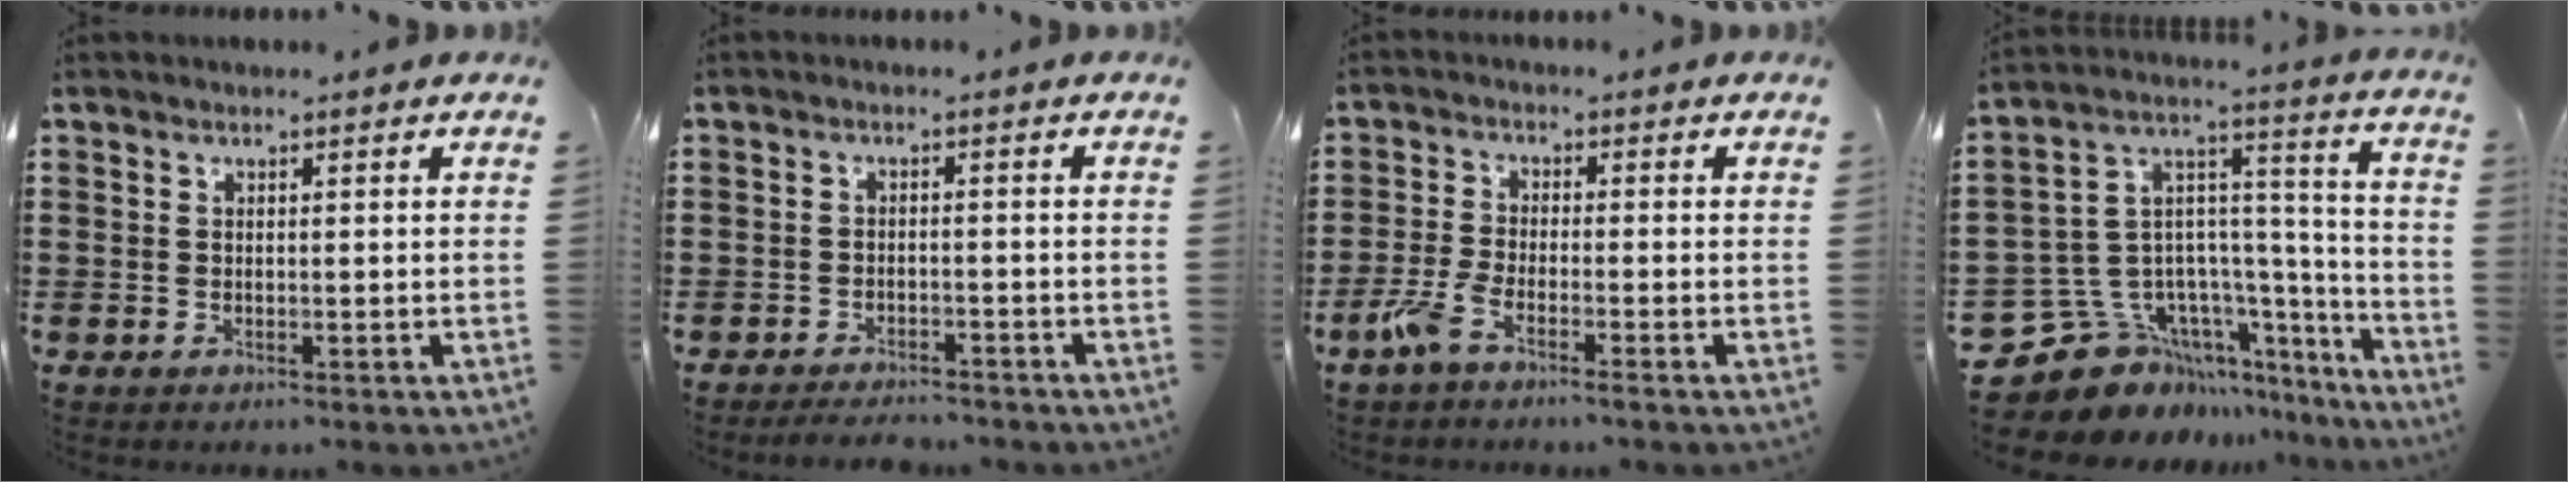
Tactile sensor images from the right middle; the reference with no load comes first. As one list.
[{"total": 2.5, "force": [-2.5, 0.1, 0.3], "torque": [-0.012, -0.003, -0.049]}, {"total": 4.3, "force": [-2.9, 0.4, 3.1], "torque": [-0.080, -0.009, -0.057]}, {"total": 10.3, "force": [-7.2, 7.1, 2.0], "torque": [-0.083, -0.009, -0.132]}]